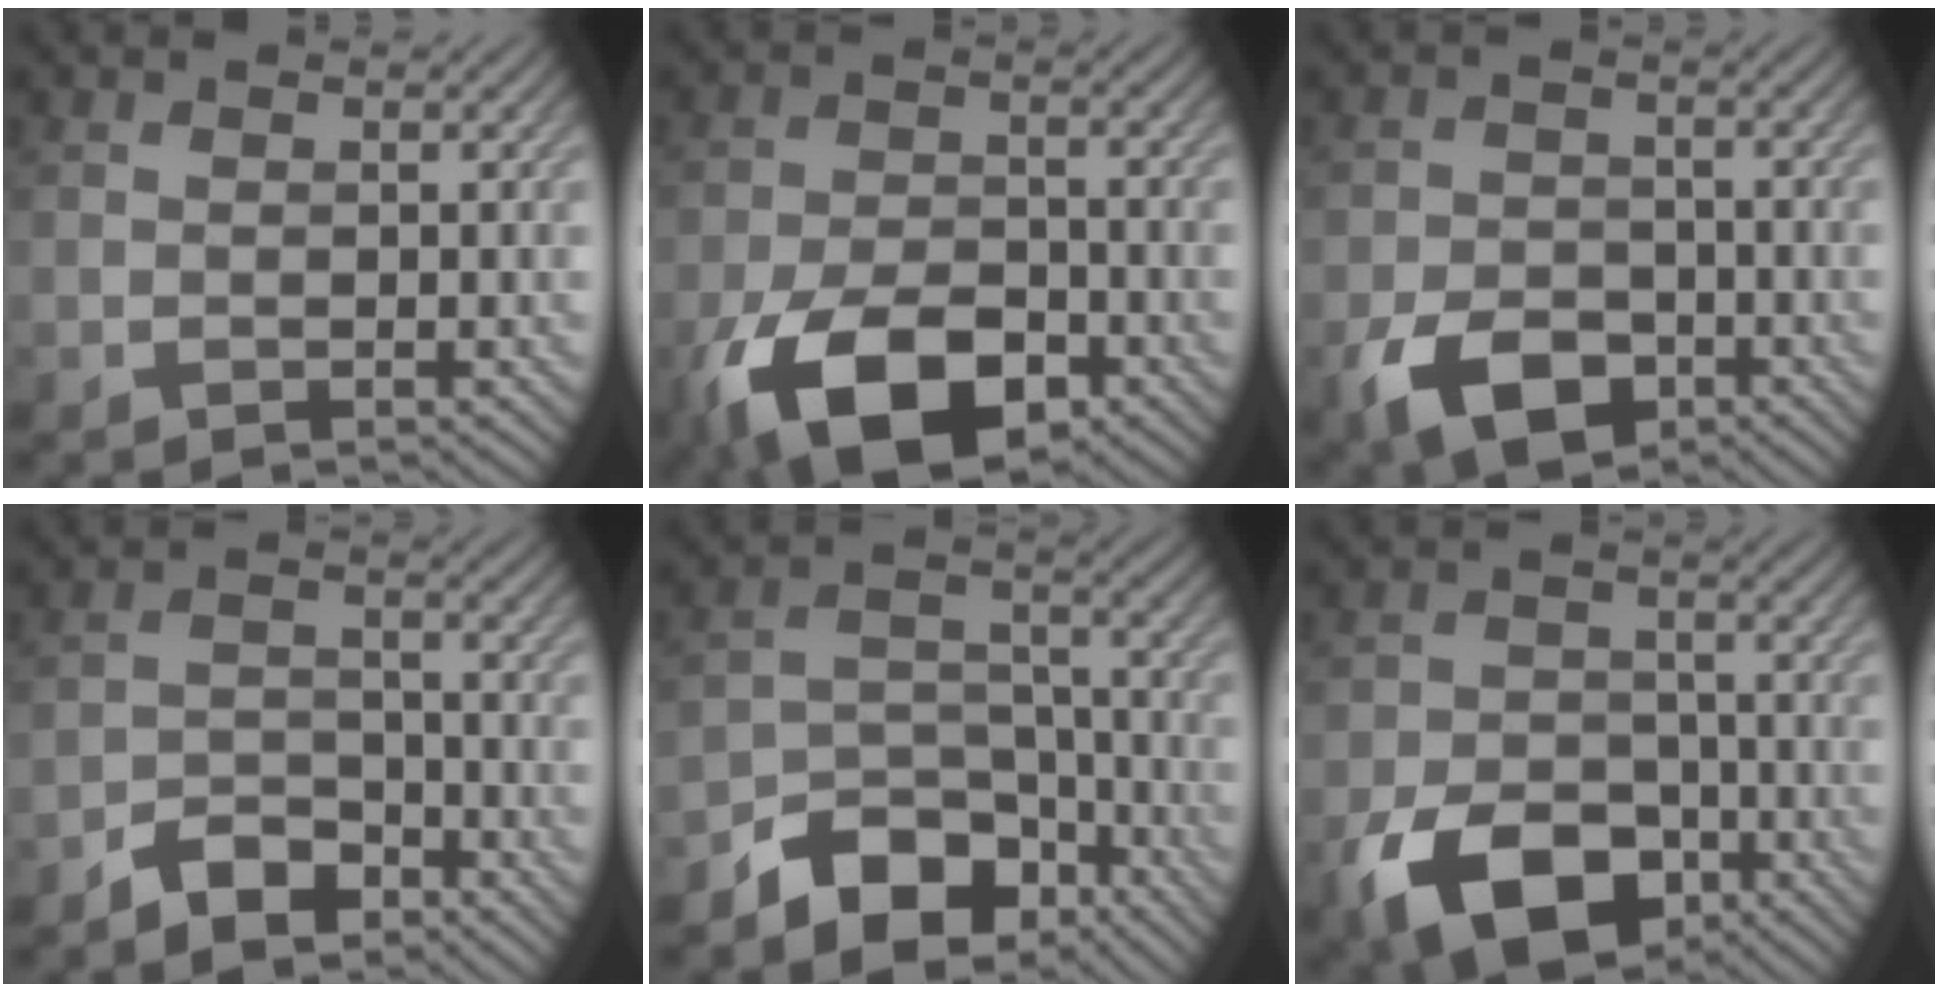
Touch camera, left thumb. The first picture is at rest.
{"total": 12.2, "force": [-6.5, 6.3, 8.1], "torque": [-0.174, -0.022, -0.117]}
{"total": 6.9, "force": [-3.6, 4.3, 4.0], "torque": [-0.082, -0.007, -0.068]}
{"total": 4.2, "force": [-3.4, 2.0, 1.6], "torque": [-0.032, 0.005, -0.074]}
{"total": 9.3, "force": [-6.8, 5.1, 3.9], "torque": [-0.063, -0.005, -0.128]}
{"total": 10.7, "force": [-5.6, 6.7, 6.2], "torque": [-0.128, -0.020, -0.103]}